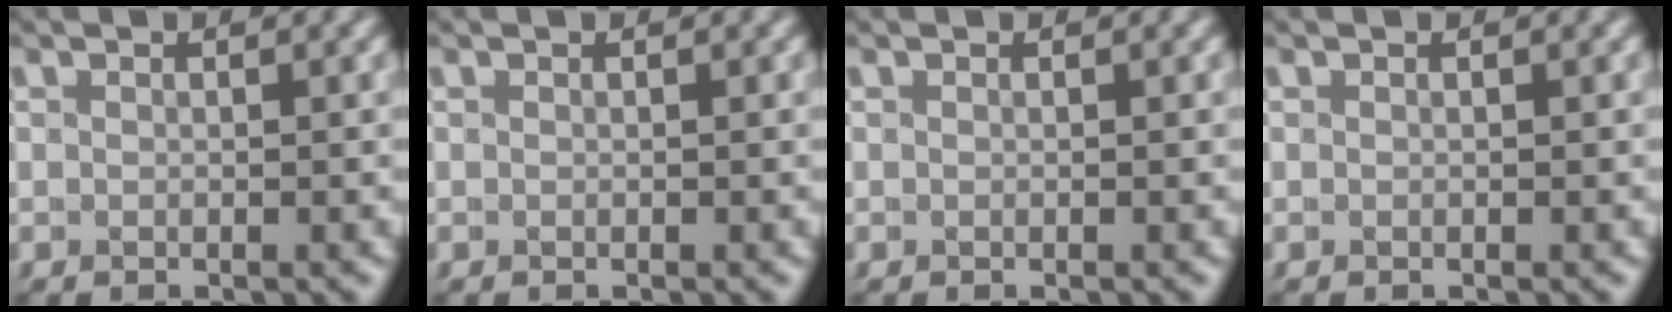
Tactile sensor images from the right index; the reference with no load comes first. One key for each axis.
{"total": 0.0}
{"total": 0.0}
{"total": 0.0}